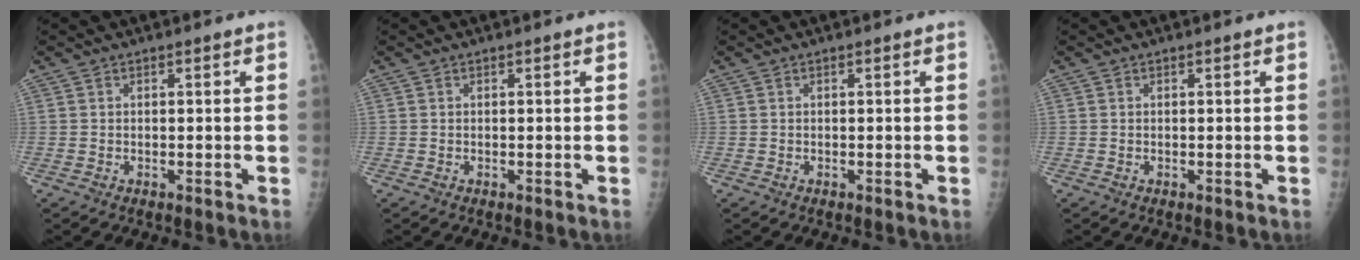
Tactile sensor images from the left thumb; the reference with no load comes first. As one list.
[{"total": 0.0}, {"total": 0.0}, {"total": 0.0}]